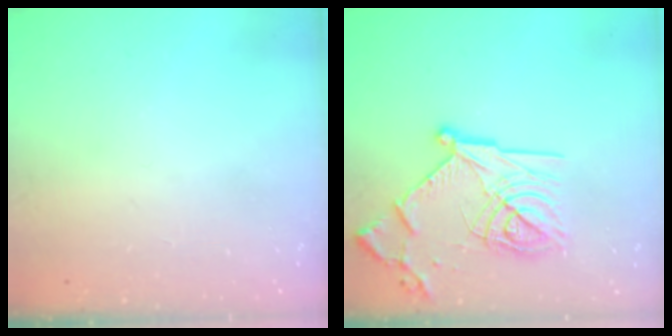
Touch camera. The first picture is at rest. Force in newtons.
{"total": 19.8, "press": 19.7, "slide": 1.2}